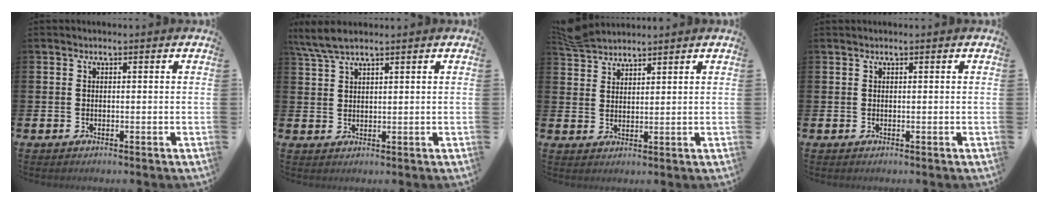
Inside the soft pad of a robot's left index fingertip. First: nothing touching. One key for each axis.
{"total": 4.3, "fx": 3.6, "fy": 0.8, "fz": 2.2, "tx": -0.053, "ty": -0.004, "tz": 0.067}
{"total": 4.1, "fx": 4.0, "fy": 0.6, "fz": 0.3, "tx": -0.011, "ty": -0.015, "tz": 0.075}
{"total": 0.0}